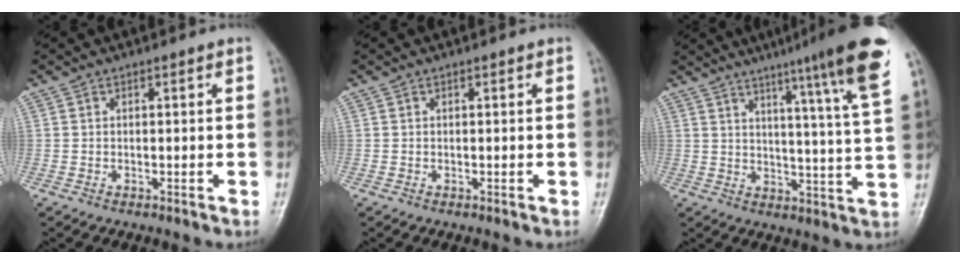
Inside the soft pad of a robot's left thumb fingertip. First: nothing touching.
{"total": 0.0}
{"total": 17.1, "force": [10.8, 0.0, 13.2], "torque": [-0.177, -0.051, 0.132]}